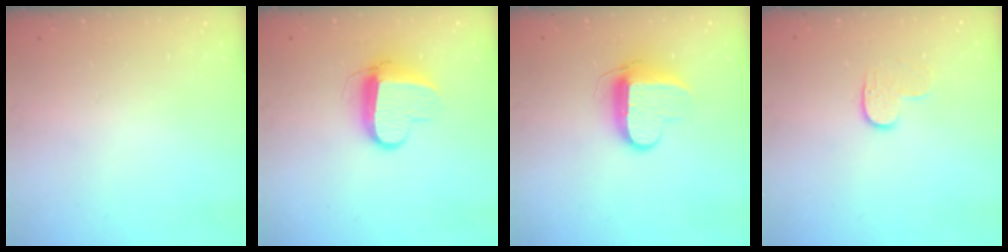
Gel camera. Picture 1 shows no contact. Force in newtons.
{"total": 9.6, "press": 9.5, "slide": 0.9}
{"total": 9.9, "press": 9.8, "slide": 0.5}
{"total": 3.6, "press": 3.6, "slide": 0.3}